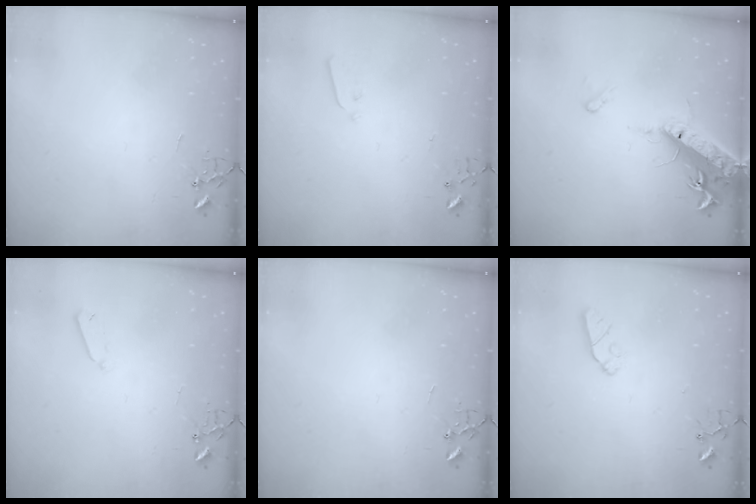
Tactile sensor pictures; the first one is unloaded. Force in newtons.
{"total": 2.9, "press": 2.9, "slide": 0.4}
{"total": 16.9, "press": 16.5, "slide": 3.9}
{"total": 4.1, "press": 4.0, "slide": 0.8}
{"total": 0.0}
{"total": 6.6, "press": 6.6, "slide": 0.2}